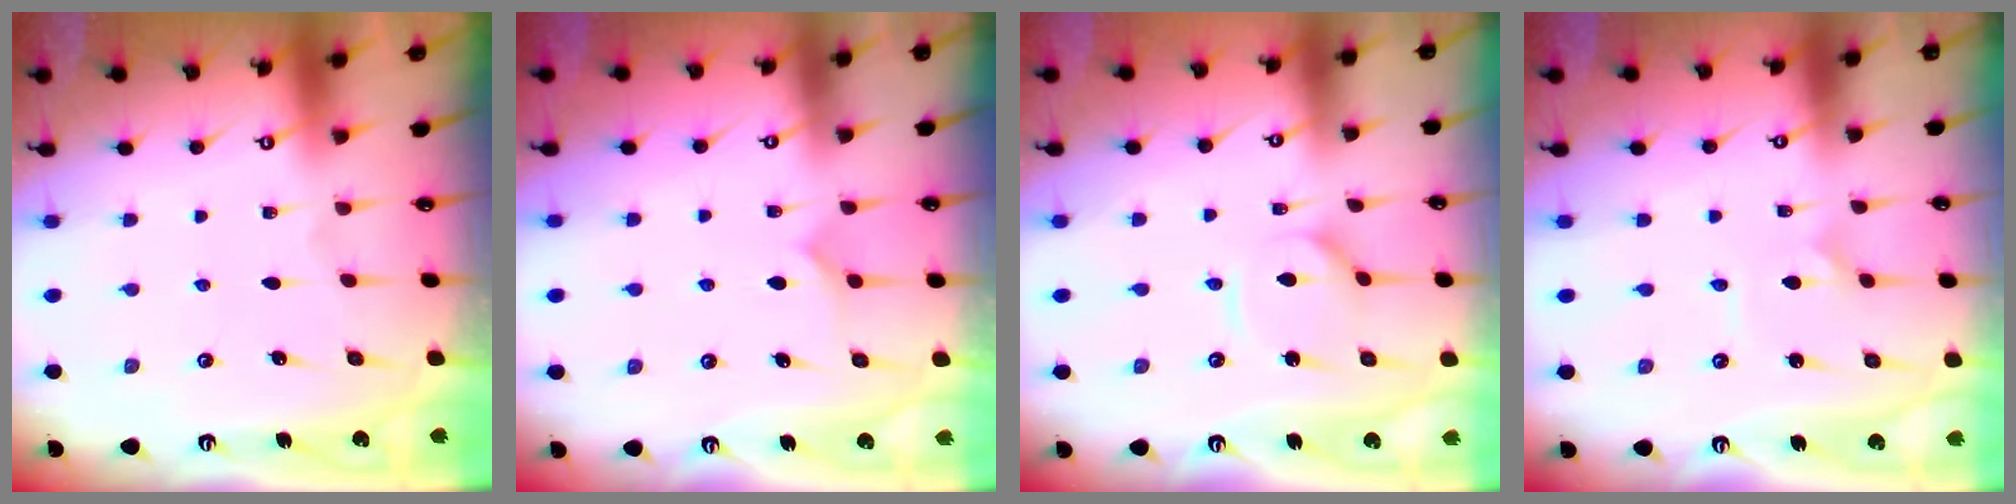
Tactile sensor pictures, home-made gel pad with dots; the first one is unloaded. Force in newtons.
{"total": 6.0, "press": 6.0, "slide": 0.3}
{"total": 4.2, "press": 4.2, "slide": 0.4}
{"total": 1.4, "press": 1.4, "slide": 0.0}